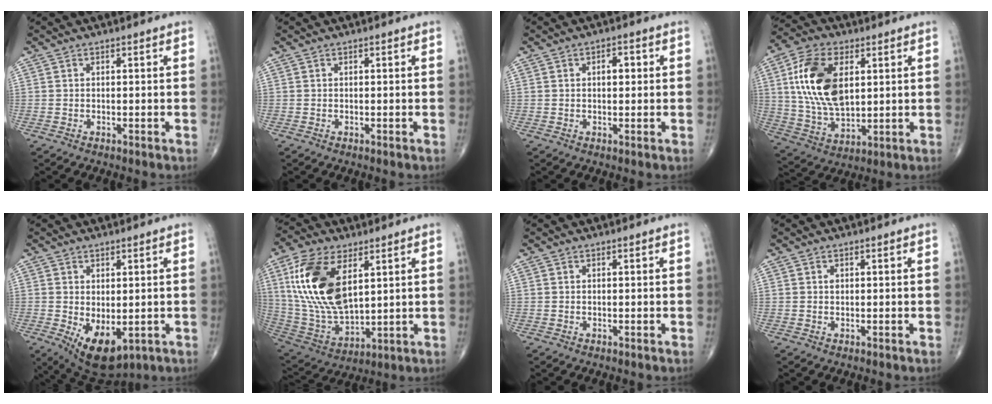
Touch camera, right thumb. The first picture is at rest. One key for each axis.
{"total": 0.0}
{"total": 2.6, "fx": 0.5, "fy": 1.5, "fz": 2.1, "tx": -0.026, "ty": 0.003, "tz": 0.005}
{"total": 16.5, "fx": 3.9, "fy": 9.3, "fz": 13.0, "tx": -0.242, "ty": -0.008, "tz": 0.079}
{"total": 8.9, "fx": -2.0, "fy": 4.7, "fz": 7.4, "tx": -0.106, "ty": -0.012, "tz": -0.009}
{"total": 19.5, "fx": 6.4, "fy": 9.8, "fz": 15.6, "tx": -0.309, "ty": -0.027, "tz": 0.130}
{"total": 0.0}
{"total": 0.6, "fx": 0.2, "fy": 0.5, "fz": 0.4, "tx": -0.004, "ty": 0.000, "tz": 0.004}